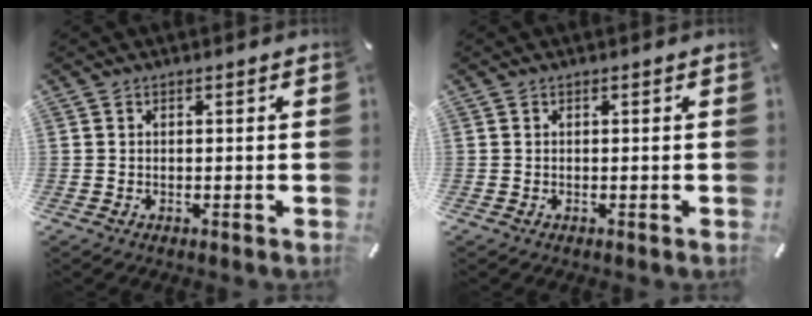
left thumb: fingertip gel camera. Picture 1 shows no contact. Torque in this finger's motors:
{"motor_torque": [0.02, 0.02, 0.00, 0.00, 0.00]}